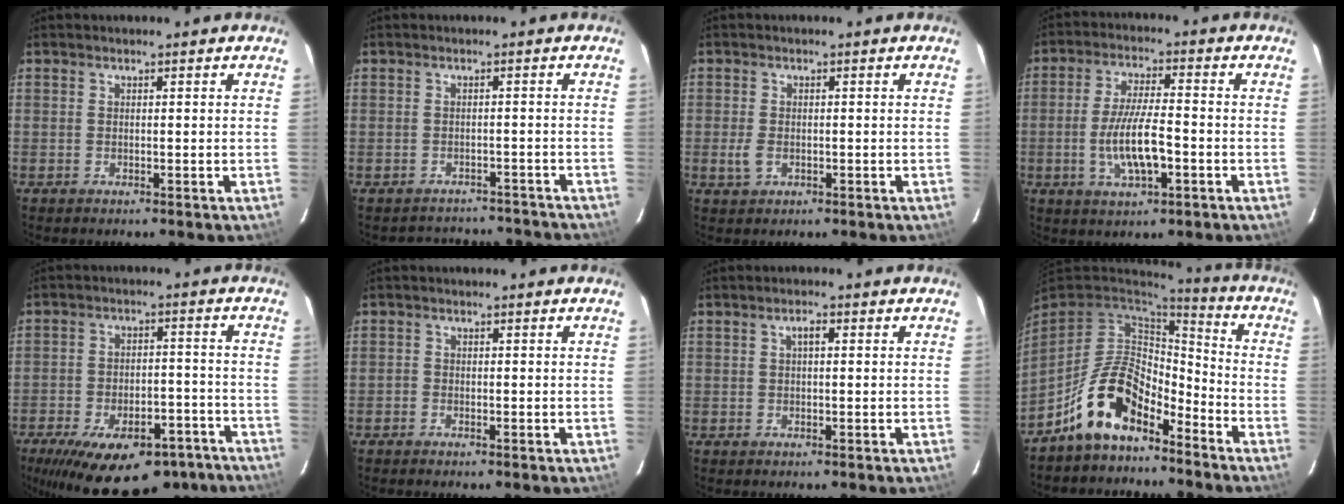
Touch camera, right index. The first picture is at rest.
{"total": 9.9, "force": [-8.8, 4.2, 1.7], "torque": [-0.026, 0.031, -0.100]}
{"total": 2.8, "force": [-0.7, 1.9, 1.9], "torque": [-0.040, -0.002, -0.010]}
{"total": 9.7, "force": [-2.7, 2.7, 8.9], "torque": [-0.177, -0.004, -0.046]}
{"total": 22.3, "force": [-15.8, 9.8, 12.4], "torque": [-0.225, -0.011, -0.206]}
{"total": 0.9, "force": [-0.7, 0.4, 0.2], "torque": [-0.010, 0.002, -0.017]}
{"total": 1.6, "force": [0.4, 0.6, 1.4], "torque": [-0.026, 0.008, 0.005]}
{"total": 13.6, "force": [-9.0, 6.3, 8.0], "torque": [-0.170, 0.020, -0.164]}